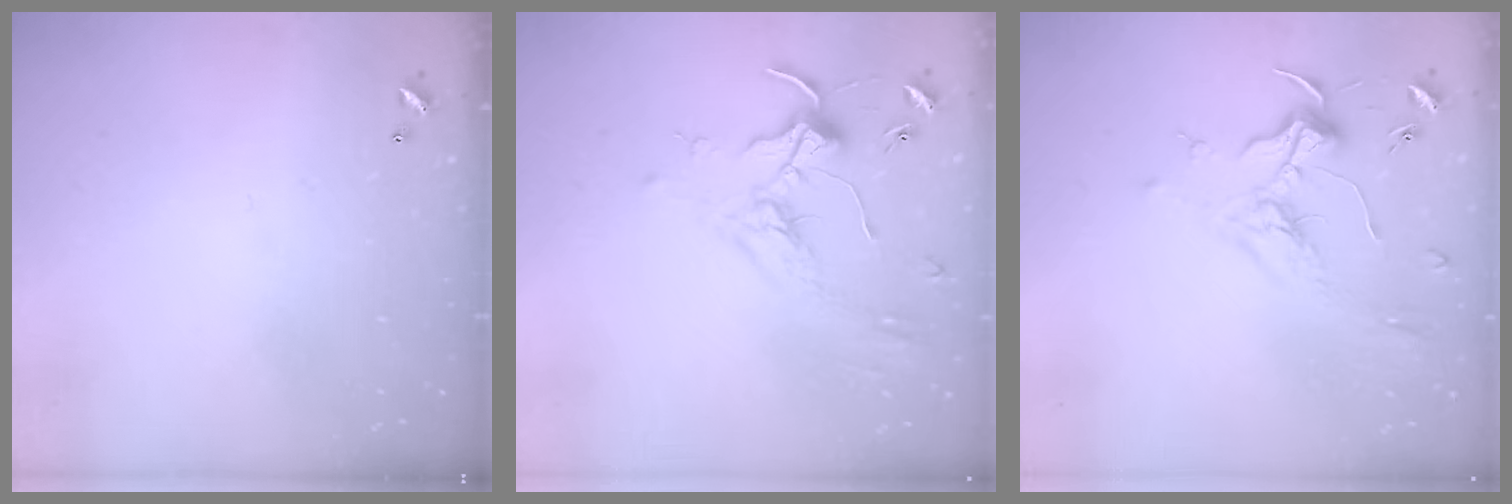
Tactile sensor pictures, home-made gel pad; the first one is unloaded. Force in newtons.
{"total": 1.7, "press": 1.7, "slide": 0.4}
{"total": 1.7, "press": 1.5, "slide": 0.8}